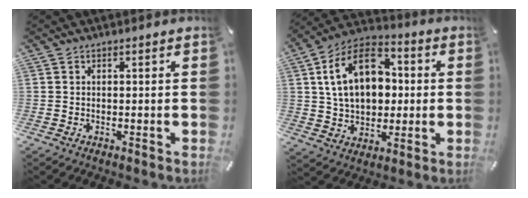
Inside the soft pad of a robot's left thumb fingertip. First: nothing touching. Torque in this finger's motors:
{"motor_torque": [2.49, 2.52, 1.55, -1.22, 0.57]}